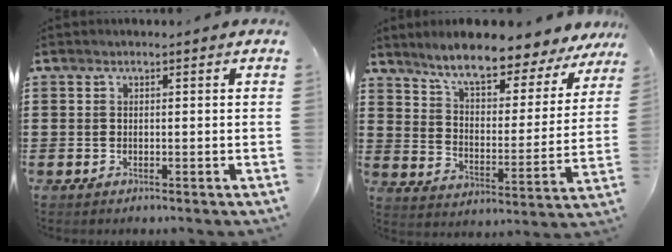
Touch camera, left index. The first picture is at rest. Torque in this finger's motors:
{"motor_torque": [1.10, -1.04, 0.48, 0.21]}